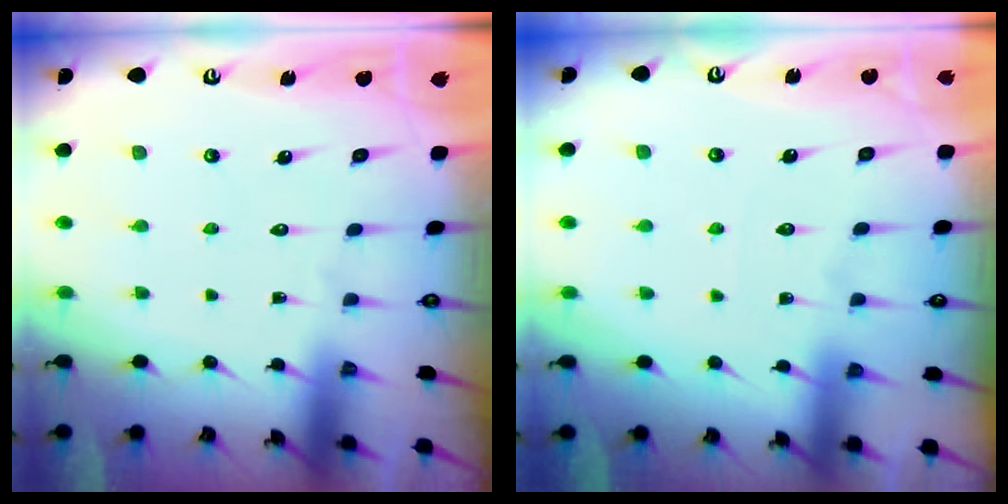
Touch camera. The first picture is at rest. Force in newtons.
{"total": 2.4, "press": 2.4, "slide": 0.4}